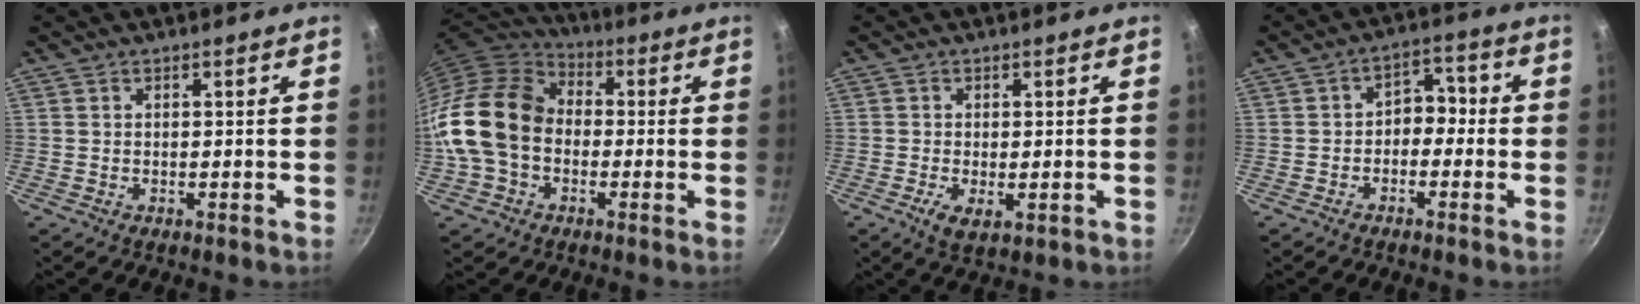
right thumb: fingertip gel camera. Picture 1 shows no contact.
{"total": 16.9, "force": [-1.5, 12.8, 10.9], "torque": [-0.184, 0.038, -0.039]}
{"total": 3.9, "force": [-1.0, 2.0, 3.2], "torque": [-0.053, -0.010, -0.014]}
{"total": 5.0, "force": [-1.2, 3.7, 3.2], "torque": [-0.009, 0.028, -0.030]}